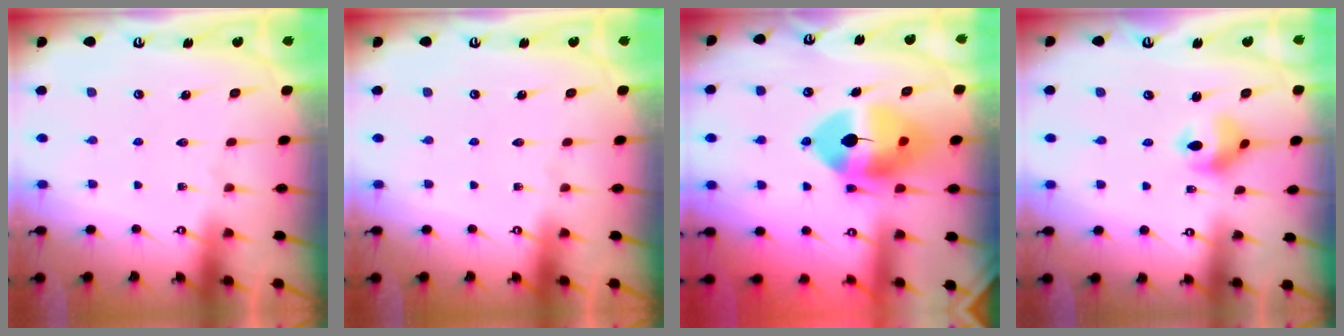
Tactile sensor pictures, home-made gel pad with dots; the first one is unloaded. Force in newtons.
{"total": 0.0}
{"total": 13.1, "press": 12.9, "slide": 2.3}
{"total": 8.3, "press": 8.2, "slide": 0.9}